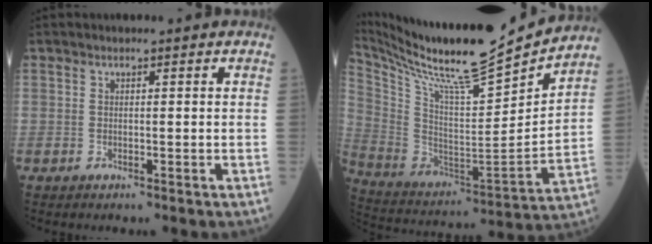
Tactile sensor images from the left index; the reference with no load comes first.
{"total": 24.9, "force": [22.1, 0.9, 11.5], "torque": [-0.227, -0.049, 0.361]}